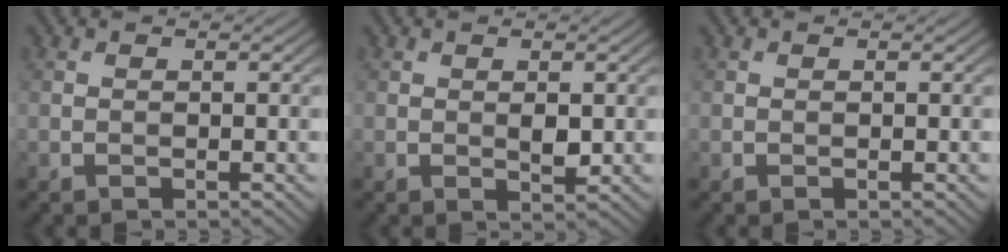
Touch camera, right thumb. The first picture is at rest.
{"total": 1.6, "force": [0.2, 0.7, 1.4], "torque": [-0.026, -0.004, 0.004]}
{"total": 0.0}